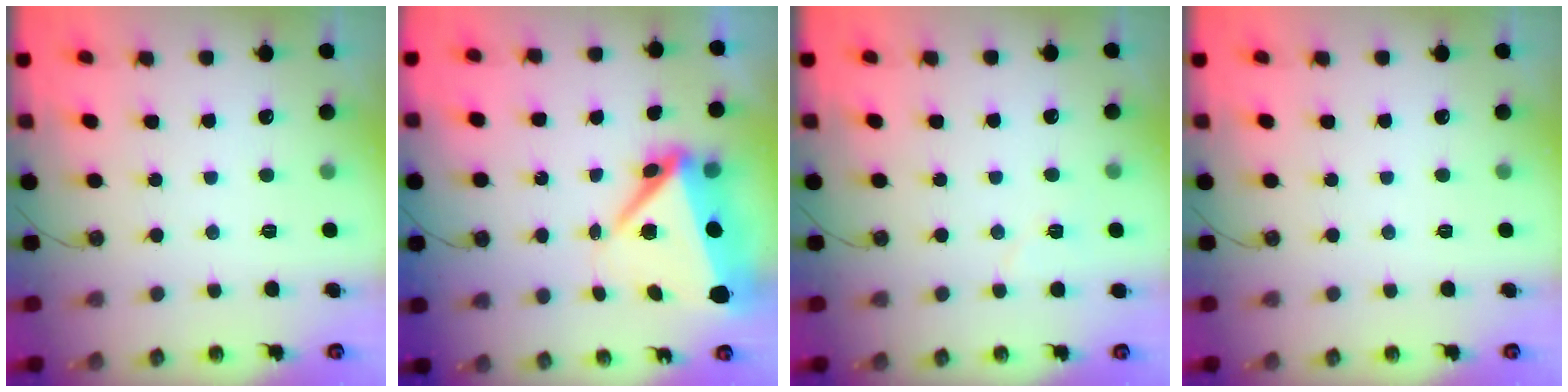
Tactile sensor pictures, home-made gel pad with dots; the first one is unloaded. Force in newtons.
{"total": 9.0, "press": 8.7, "slide": 2.2}
{"total": 5.3, "press": 5.1, "slide": 1.4}
{"total": 0.0}